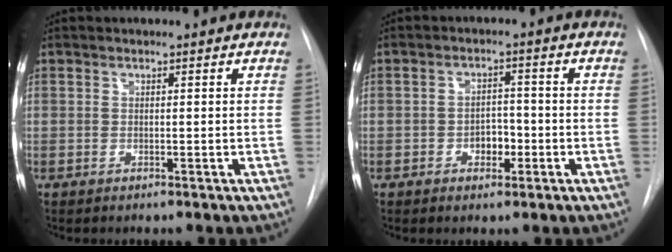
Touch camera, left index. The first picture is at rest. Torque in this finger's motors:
{"motor_torque": [0.12, 0.04, 0.04, 0.03]}